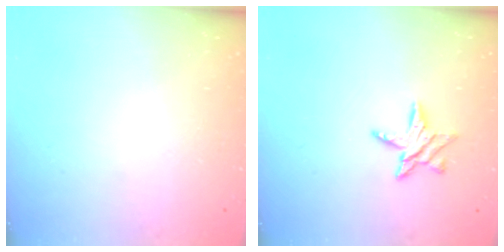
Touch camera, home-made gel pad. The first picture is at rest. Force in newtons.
{"total": 7.8, "press": 7.8, "slide": 0.4}